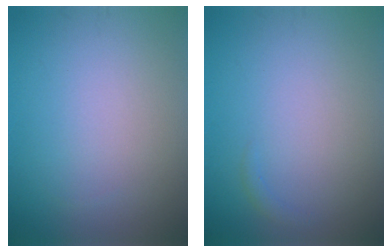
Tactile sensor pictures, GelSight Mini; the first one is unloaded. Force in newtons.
{"total": 0.5, "press": 0.5, "slide": 0.1}